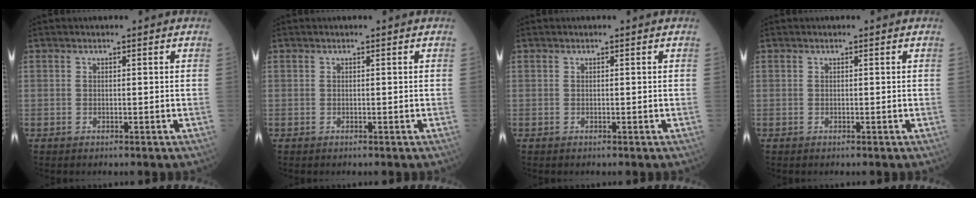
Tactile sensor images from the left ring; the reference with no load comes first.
{"total": 0.0}
{"total": 0.0}
{"total": 0.0}